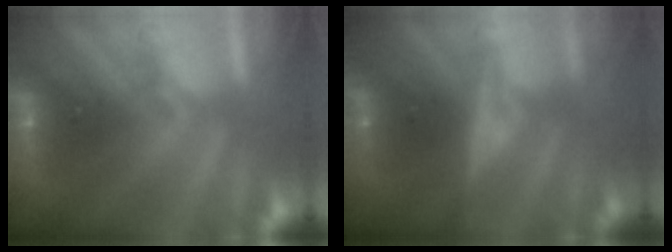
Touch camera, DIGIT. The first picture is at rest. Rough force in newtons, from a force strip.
{"total": 4.0}